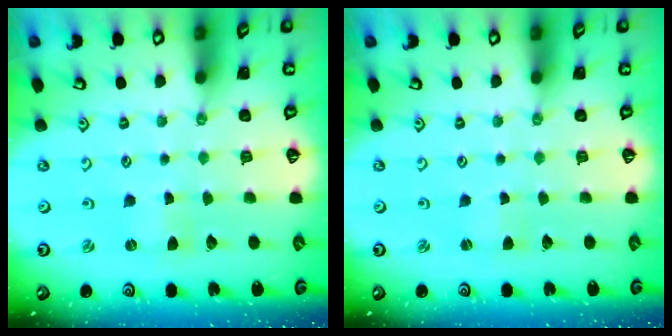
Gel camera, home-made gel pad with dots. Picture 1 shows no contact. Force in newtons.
{"total": 1.8, "press": 1.7, "slide": 0.3}